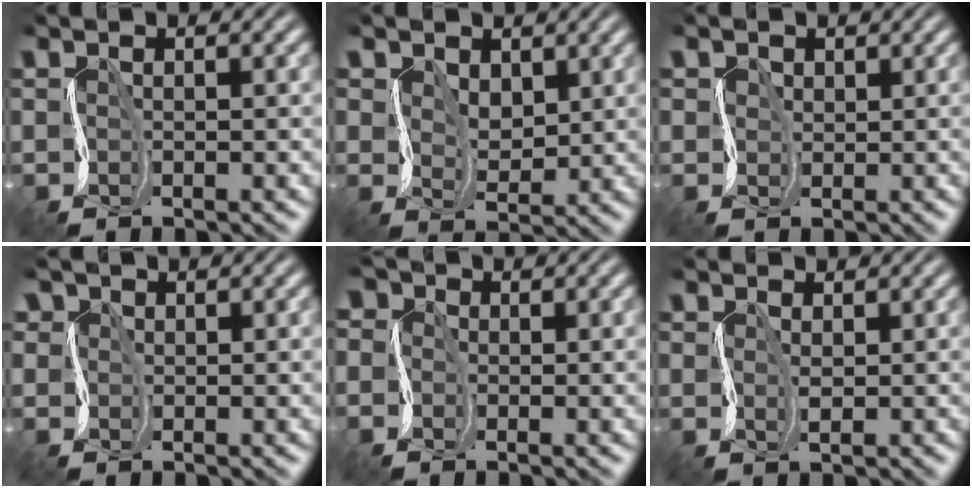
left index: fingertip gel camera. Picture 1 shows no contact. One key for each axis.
{"total": 3.4, "fx": 1.8, "fy": 2.5, "fz": 1.6, "tx": -0.036, "ty": 0.009, "tz": 0.022}
{"total": 3.2, "fx": 1.8, "fy": 2.6, "fz": 0.6, "tx": -0.019, "ty": 0.023, "tz": 0.006}
{"total": 3.6, "fx": 1.3, "fy": 3.0, "fz": 1.4, "tx": -0.021, "ty": 0.017, "tz": -0.006}
{"total": 4.0, "fx": -0.2, "fy": 3.5, "fz": 1.9, "tx": -0.043, "ty": 0.015, "tz": -0.034}
{"total": 0.8, "fx": 0.4, "fy": 0.7, "fz": 0.2, "tx": -0.017, "ty": 0.006, "tz": 0.006}